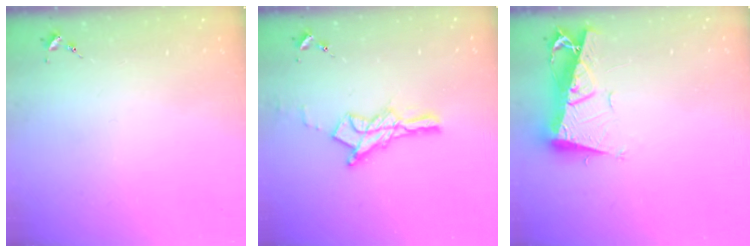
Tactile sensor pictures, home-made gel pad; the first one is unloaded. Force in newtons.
{"total": 12.9, "press": 12.8, "slide": 1.0}
{"total": 11.2, "press": 11.1, "slide": 1.3}